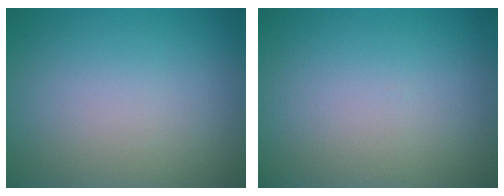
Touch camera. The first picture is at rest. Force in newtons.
{"total": 0.0}